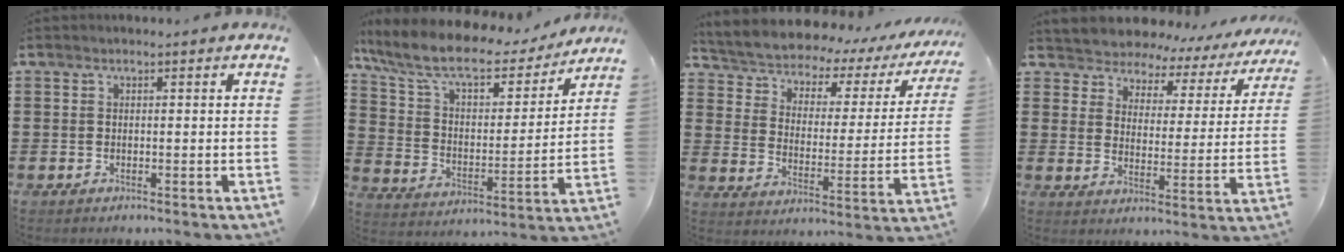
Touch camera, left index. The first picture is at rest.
{"total": 9.6, "force": [7.8, 2.7, 5.0], "torque": [-0.128, -0.041, 0.134]}
{"total": 3.6, "force": [3.4, 1.2, 0.7], "torque": [-0.042, -0.036, 0.047]}
{"total": 4.5, "force": [4.3, 1.1, -0.1], "torque": [-0.030, -0.035, 0.070]}